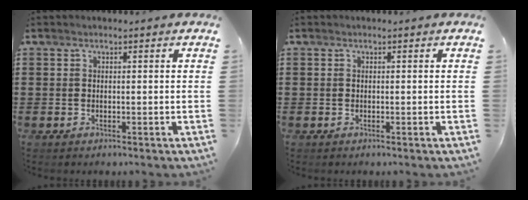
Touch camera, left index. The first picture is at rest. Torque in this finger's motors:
{"motor_torque": [-0.01, -0.01, 0.00, 0.00]}